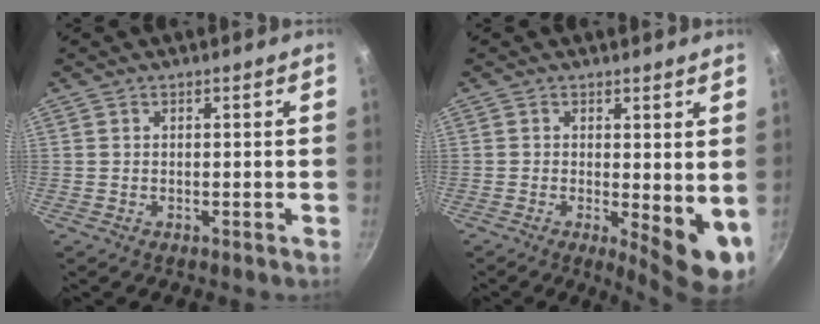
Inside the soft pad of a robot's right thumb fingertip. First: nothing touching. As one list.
[{"total": 8.6, "force": [-0.4, 3.1, 8.0], "torque": [-0.091, -0.015, -0.001]}]